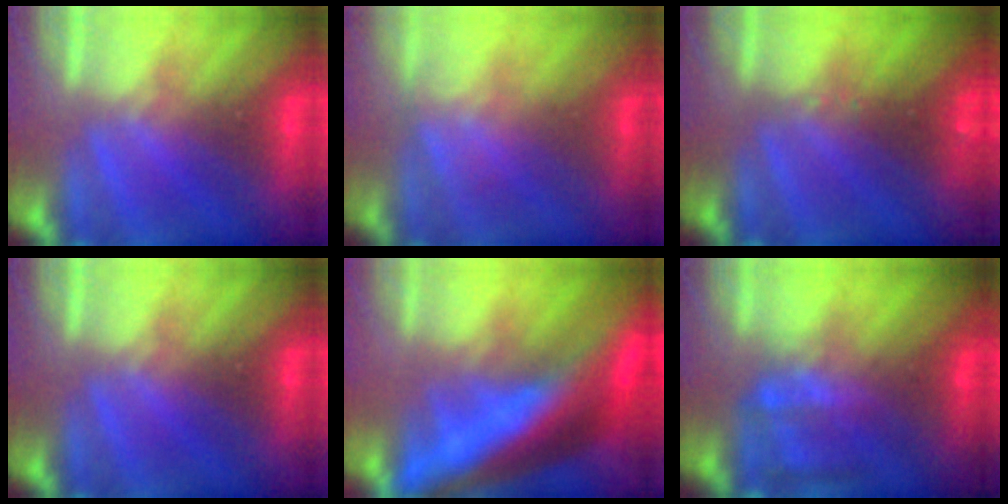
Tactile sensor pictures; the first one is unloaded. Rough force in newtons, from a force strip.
{"total": 2.8}
{"total": 2.4}
{"total": 0.0}
{"total": 7.8}
{"total": 7.1}